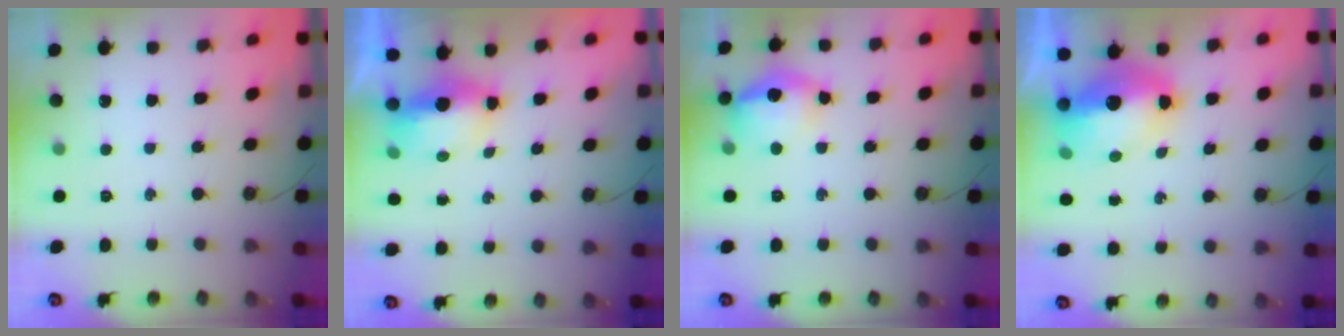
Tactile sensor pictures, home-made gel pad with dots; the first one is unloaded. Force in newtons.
{"total": 5.9, "press": 5.8, "slide": 0.5}
{"total": 14.3, "press": 14.3, "slide": 1.3}
{"total": 12.3, "press": 12.2, "slide": 1.3}